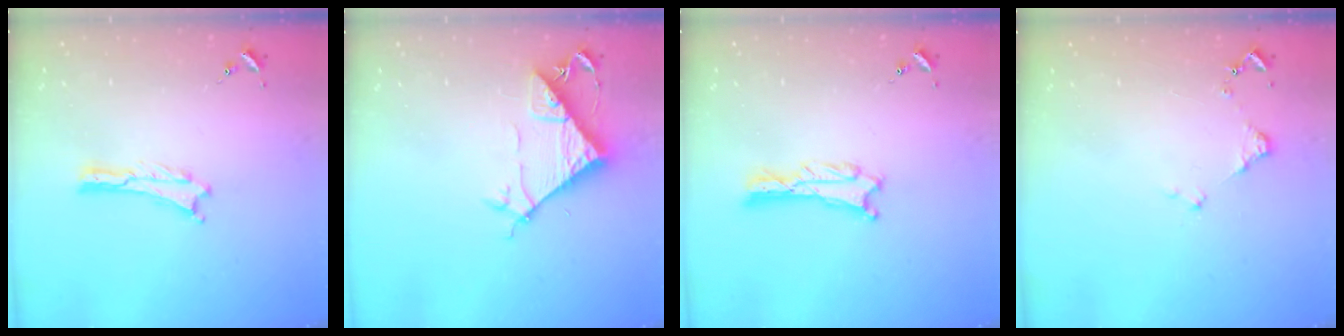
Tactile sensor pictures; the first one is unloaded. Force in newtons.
{"total": 7.7, "press": 7.7, "slide": 0.8}
{"total": 0.9, "press": 0.9, "slide": 0.1}
{"total": 1.2, "press": 1.2, "slide": 0.2}